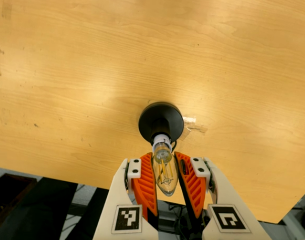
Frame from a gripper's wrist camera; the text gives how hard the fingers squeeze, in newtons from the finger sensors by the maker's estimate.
{"total": 12.7, "left": 12.5, "right": 12.9}